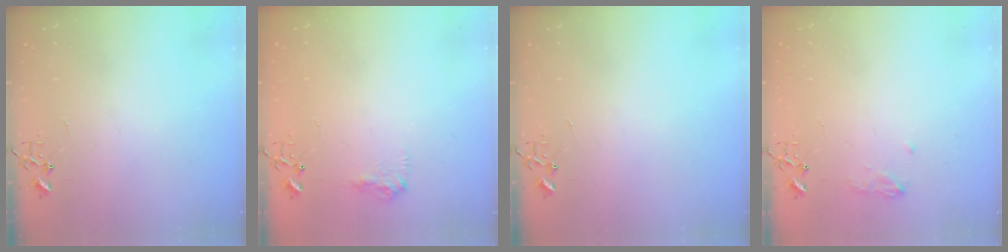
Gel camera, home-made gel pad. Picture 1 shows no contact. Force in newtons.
{"total": 7.9, "press": 7.9, "slide": 0.3}
{"total": 0.0}
{"total": 8.4, "press": 8.4, "slide": 0.9}